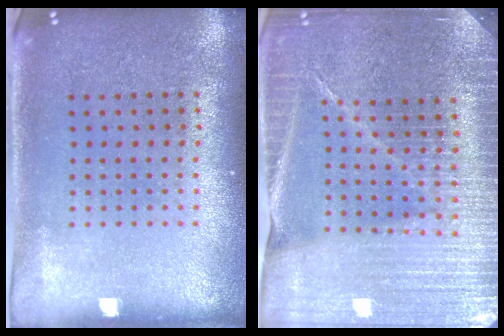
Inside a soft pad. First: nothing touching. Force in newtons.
{"total": 4.5, "press": 4.2, "slide": 1.6}